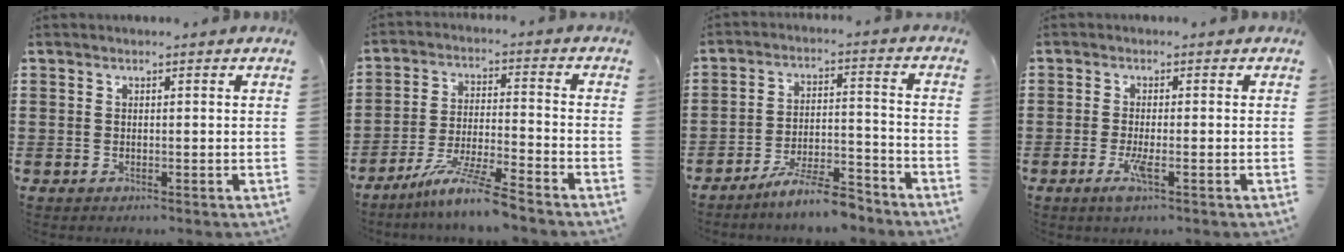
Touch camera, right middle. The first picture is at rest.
{"total": 8.3, "force": [-6.9, -0.5, 4.5], "torque": [-0.096, -0.015, -0.135]}
{"total": 7.8, "force": [-6.9, 0.5, 3.7], "torque": [-0.067, 0.003, -0.127]}
{"total": 3.3, "force": [-1.2, 0.4, 3.0], "torque": [-0.065, -0.011, -0.025]}